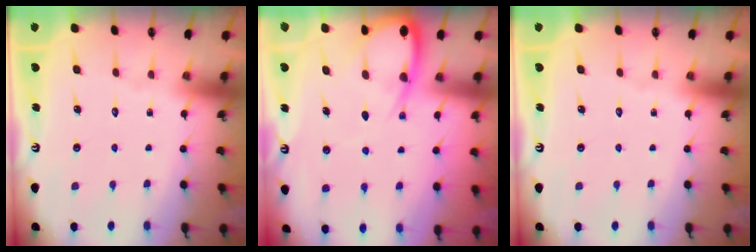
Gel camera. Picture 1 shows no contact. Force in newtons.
{"total": 7.7, "press": 7.7, "slide": 0.9}
{"total": 0.0}